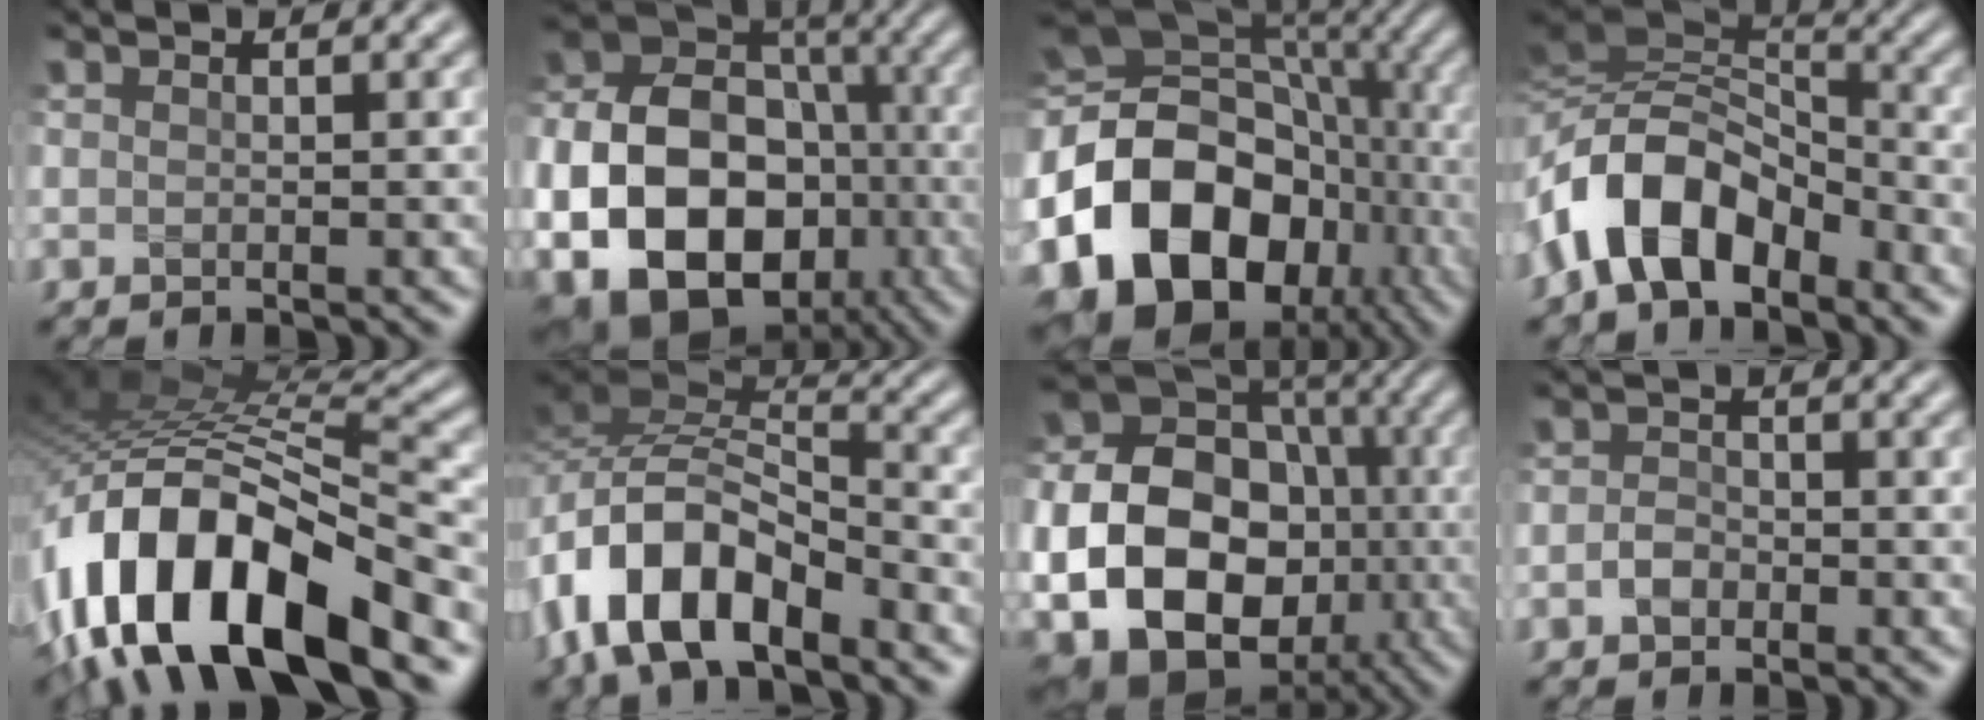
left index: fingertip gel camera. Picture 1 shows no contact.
{"total": 17.6, "force": [-4.8, 13.5, 10.1], "torque": [-0.199, -0.031, -0.090]}
{"total": 18.3, "force": [-5.9, 13.8, 10.5], "torque": [-0.205, -0.013, -0.099]}
{"total": 8.8, "force": [-3.7, 4.9, 6.3], "torque": [-0.114, 0.023, -0.079]}
{"total": 16.2, "force": [-7.1, 7.2, 12.7], "torque": [-0.240, 0.013, -0.133]}
{"total": 9.4, "force": [-5.4, 4.4, 6.4], "torque": [-0.115, 0.011, -0.114]}
{"total": 19.2, "force": [-3.8, 15.3, 10.8], "torque": [-0.198, -0.026, -0.084]}
{"total": 1.3, "force": [-0.6, 0.9, 0.6], "torque": [-0.012, 0.008, -0.015]}